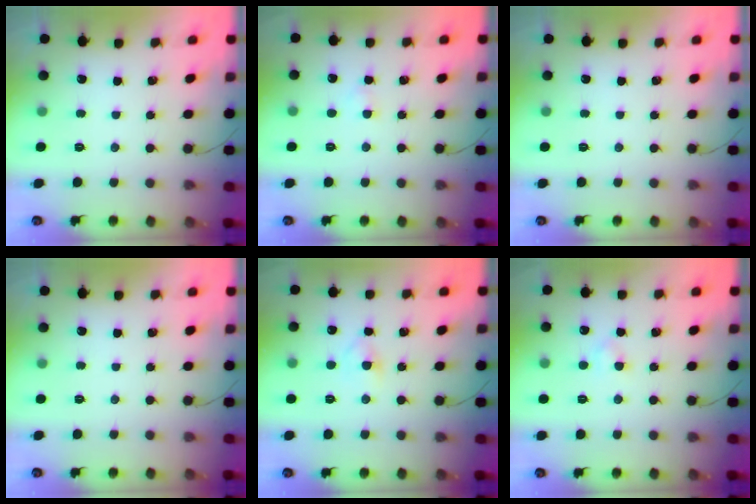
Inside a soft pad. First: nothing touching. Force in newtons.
{"total": 1.5, "press": 1.2, "slide": 0.8}
{"total": 0.0}
{"total": 0.0}
{"total": 3.2, "press": 3.0, "slide": 1.2}
{"total": 2.2, "press": 2.0, "slide": 0.8}